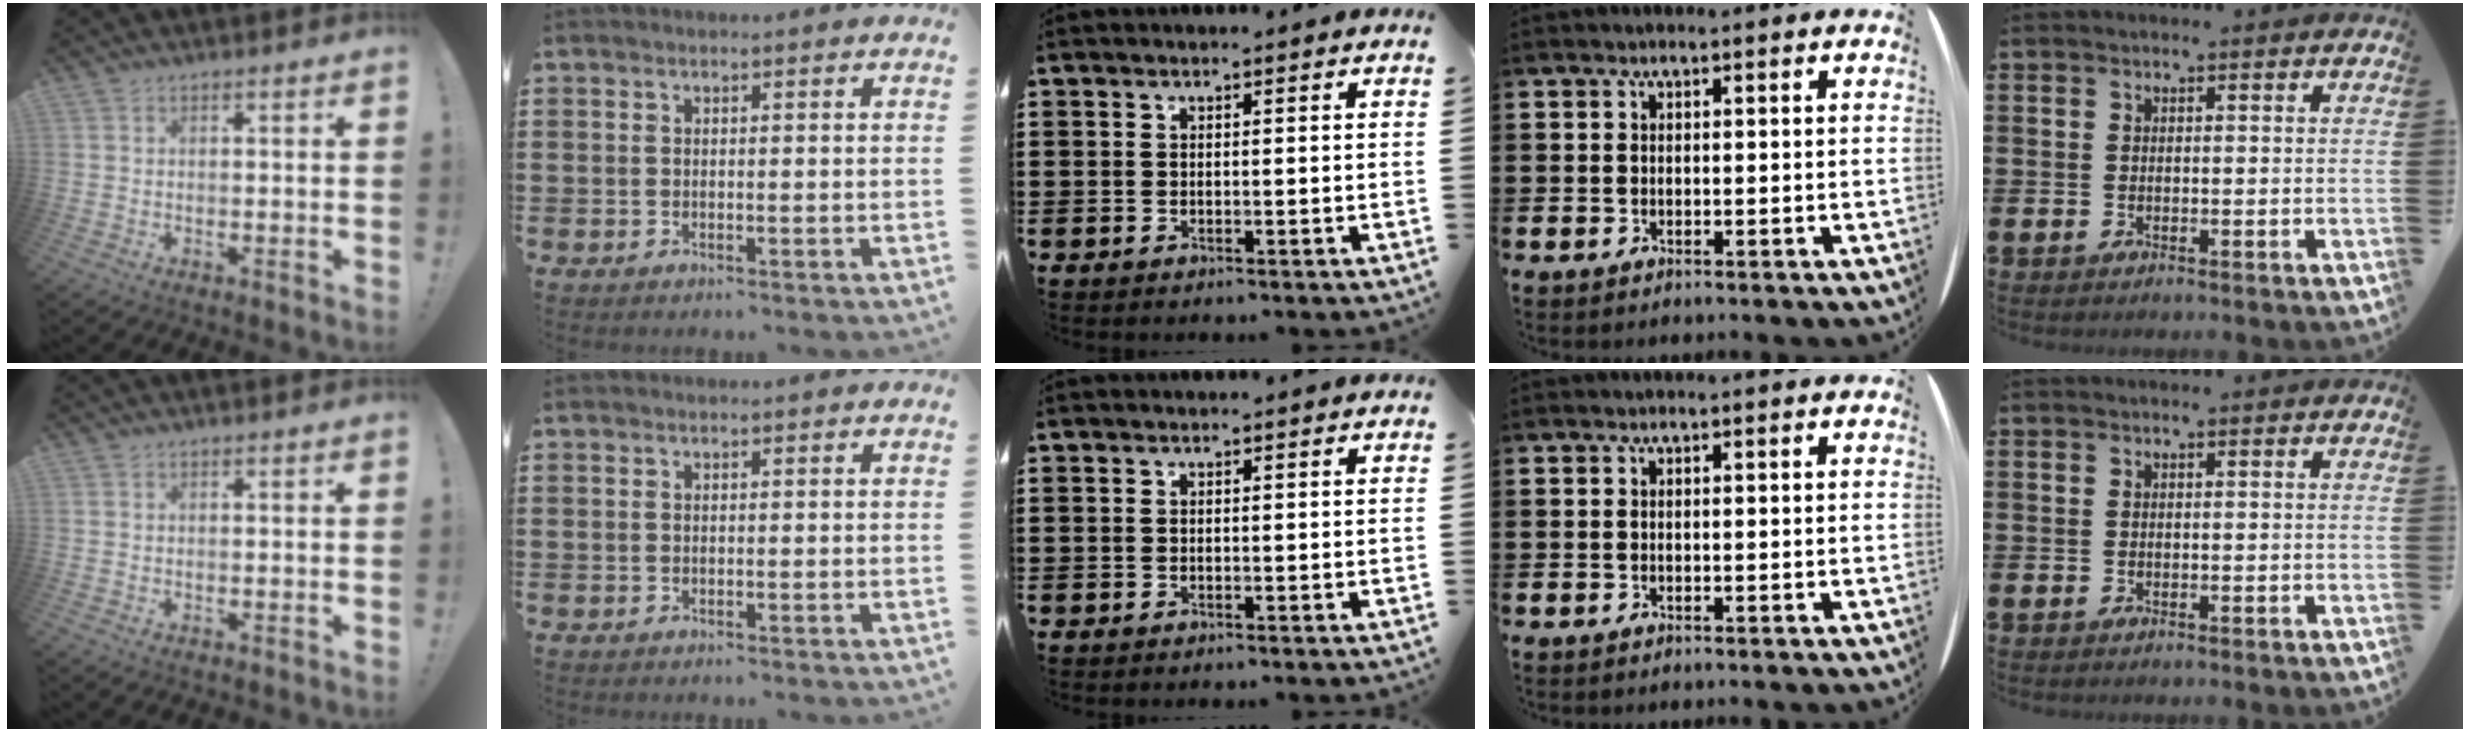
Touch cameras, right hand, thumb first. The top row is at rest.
{}